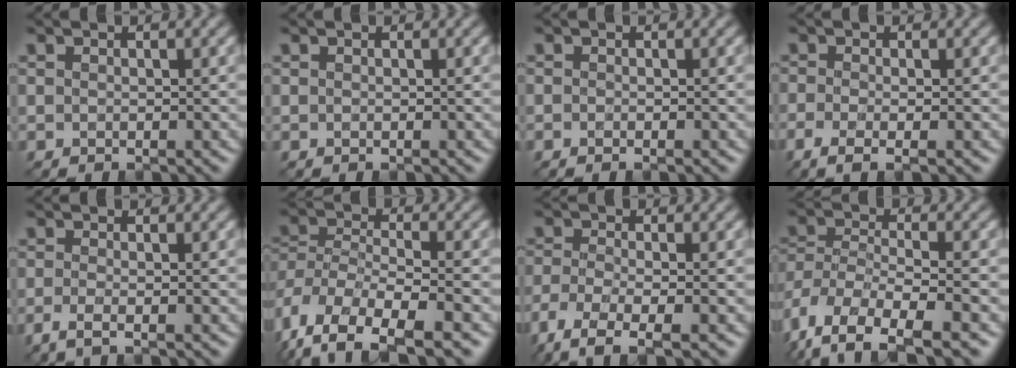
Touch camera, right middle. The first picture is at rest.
{"total": 0.0}
{"total": 0.5, "force": [-0.5, 0.0, 0.2], "torque": [-0.007, -0.007, -0.010]}
{"total": 2.5, "force": [-1.2, 0.7, 2.1], "torque": [-0.044, -0.015, -0.028]}
{"total": 1.9, "force": [-0.9, 0.5, 1.6], "torque": [-0.033, -0.012, -0.024]}
{"total": 11.2, "force": [-7.2, 5.2, 6.8], "torque": [-0.137, -0.021, -0.117]}
{"total": 5.1, "force": [-3.5, 1.2, 3.4], "torque": [-0.073, -0.015, -0.078]}
{"total": 9.8, "force": [-6.4, 4.2, 6.2], "torque": [-0.132, -0.022, -0.113]}